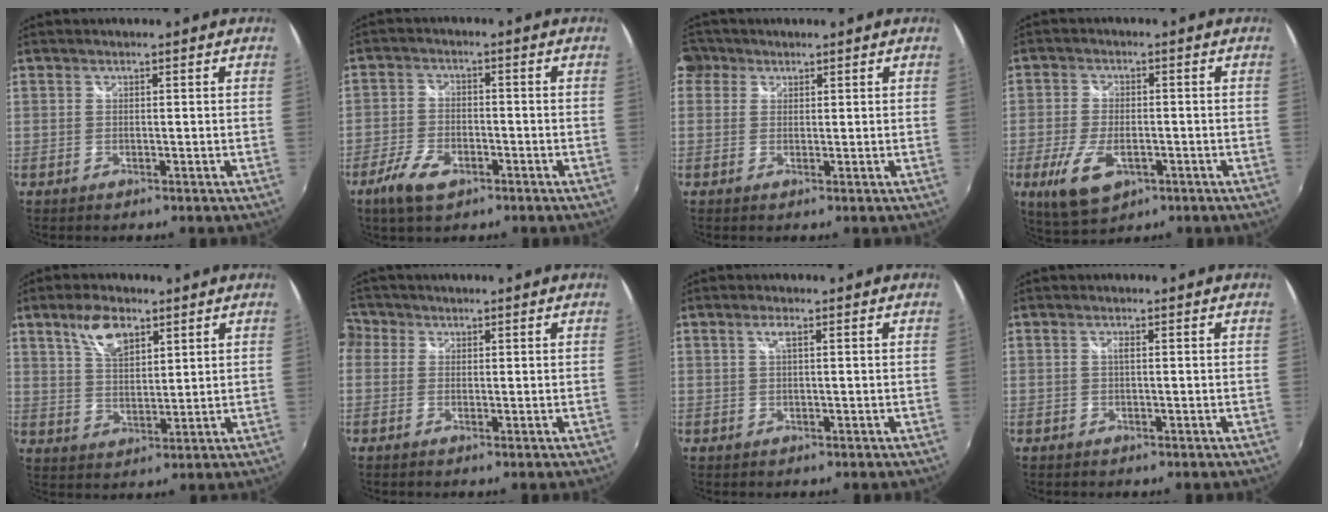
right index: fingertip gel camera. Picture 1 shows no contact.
{"total": 7.3, "force": [-4.5, 3.5, 4.5], "torque": [-0.111, -0.008, -0.086]}
{"total": 4.4, "force": [0.8, 4.1, 1.3], "torque": [-0.031, 0.014, 0.002]}
{"total": 9.6, "force": [-3.9, 4.8, 7.3], "torque": [-0.164, -0.018, -0.065]}
{"total": 7.5, "force": [4.4, 3.3, 5.0], "torque": [-0.092, 0.012, 0.085]}
{"total": 5.5, "force": [0.0, 5.1, 1.9], "torque": [-0.052, 0.010, -0.018]}
{"total": 1.5, "force": [0.5, 0.0, 1.4], "torque": [-0.025, 0.002, 0.007]}
{"total": 0.8, "force": [0.1, 0.0, 0.8], "torque": [-0.015, 0.003, -0.001]}